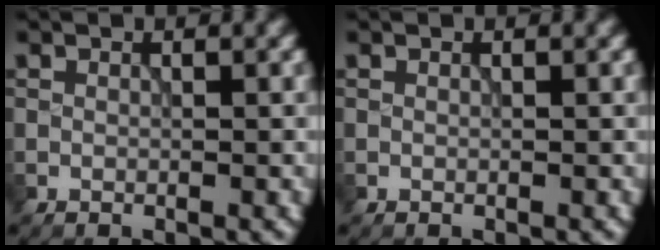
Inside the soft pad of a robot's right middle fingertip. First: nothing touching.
{"total": 0.0}